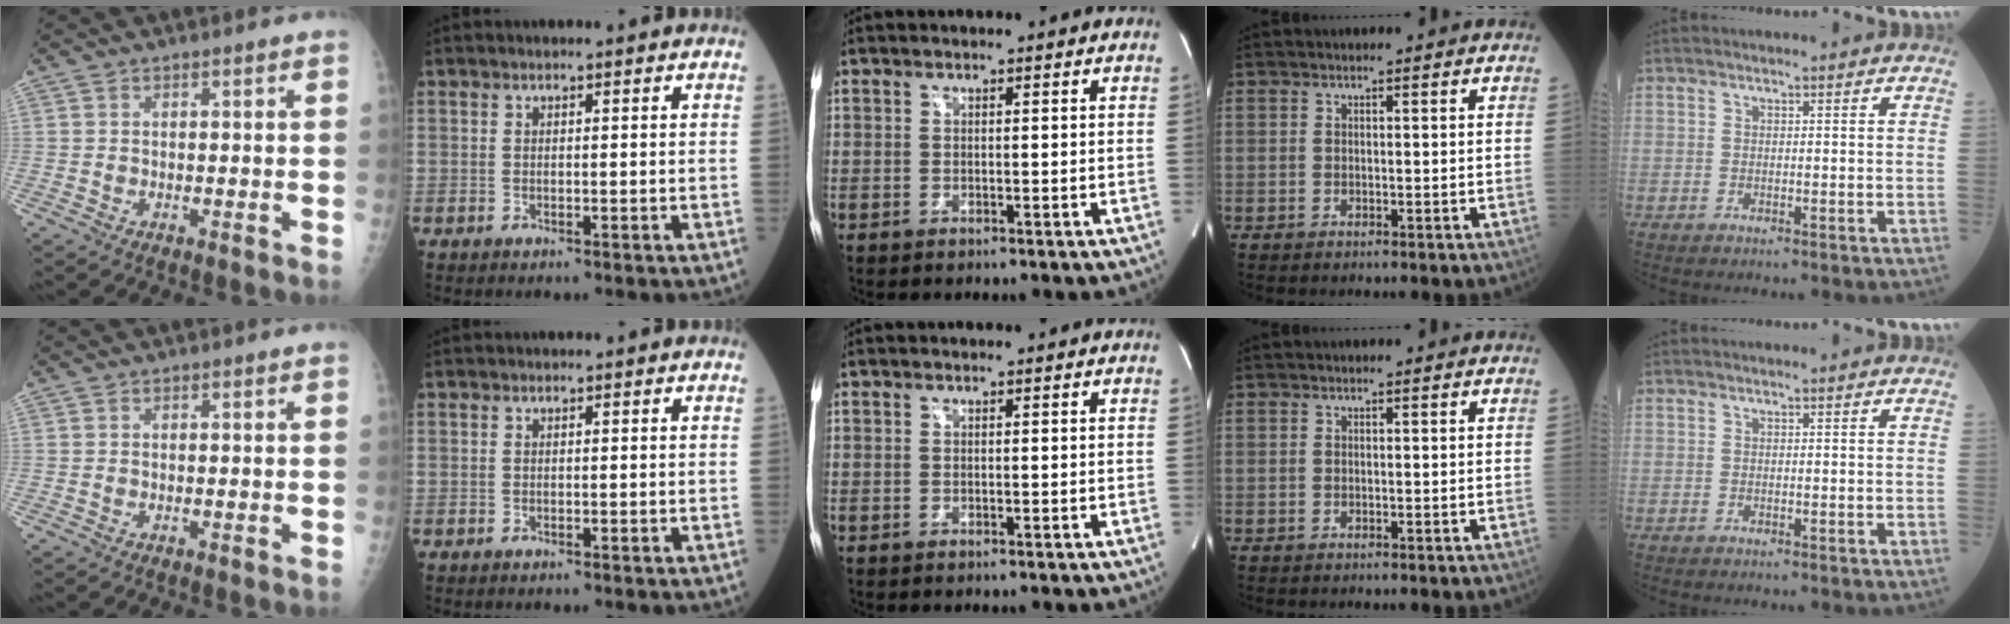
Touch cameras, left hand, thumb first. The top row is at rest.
{}